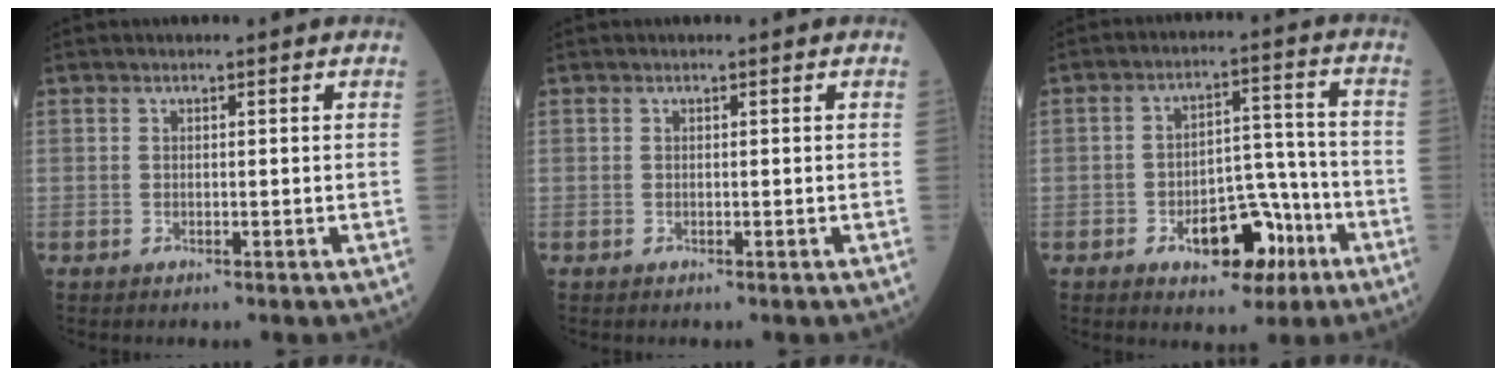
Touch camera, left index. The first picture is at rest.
{"total": 0.0}
{"total": 9.9, "force": [-5.0, 5.2, 6.8], "torque": [-0.100, 0.025, -0.069]}